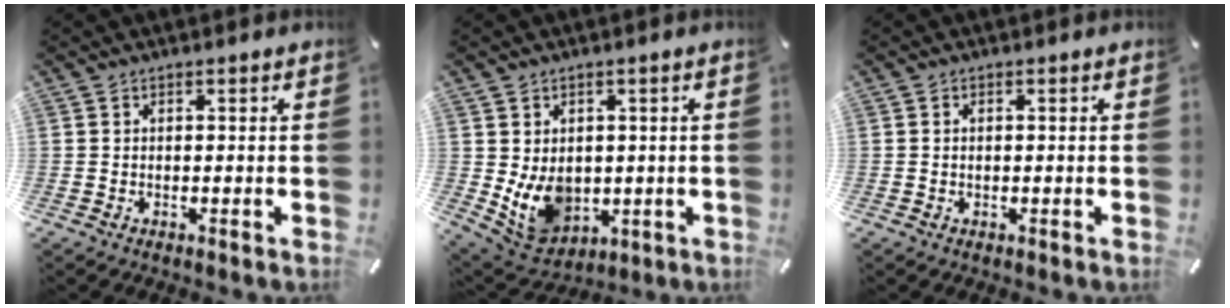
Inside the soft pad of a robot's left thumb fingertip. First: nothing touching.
{"total": 9.6, "force": [-0.1, 8.2, 5.0], "torque": [-0.110, -0.011, 0.003]}
{"total": 1.0, "force": [-0.1, 0.6, 0.8], "torque": [-0.016, 0.002, -0.003]}